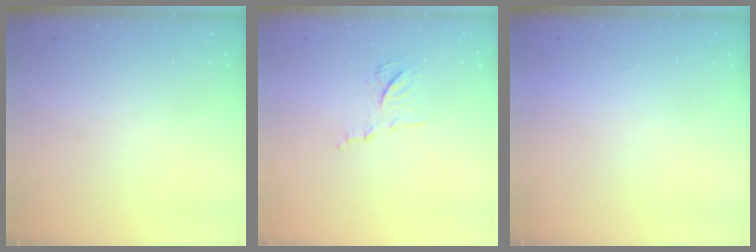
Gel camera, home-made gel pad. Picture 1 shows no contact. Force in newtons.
{"total": 9.1, "press": 9.1, "slide": 0.5}
{"total": 1.5, "press": 1.5, "slide": 0.1}